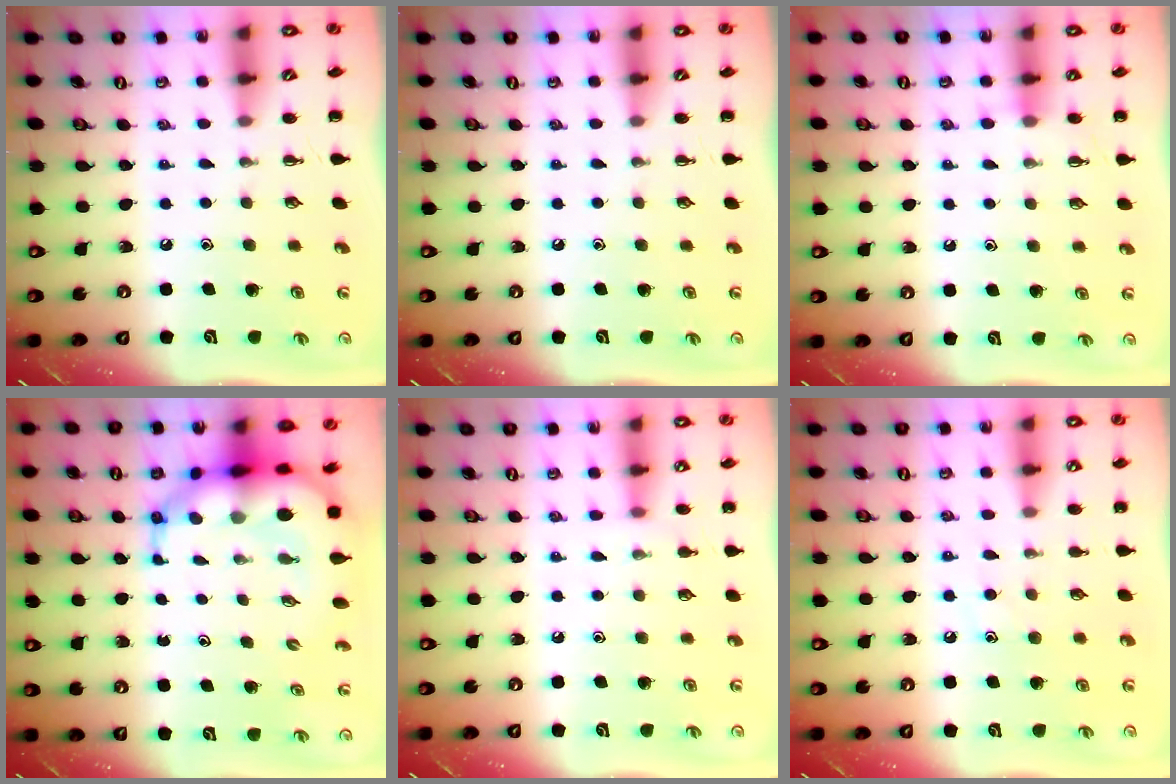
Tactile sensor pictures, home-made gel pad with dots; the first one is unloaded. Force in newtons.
{"total": 0.0}
{"total": 5.5, "press": 5.3, "slide": 1.5}
{"total": 12.0, "press": 11.5, "slide": 3.2}
{"total": 4.9, "press": 4.8, "slide": 1.2}
{"total": 8.2, "press": 8.1, "slide": 1.2}